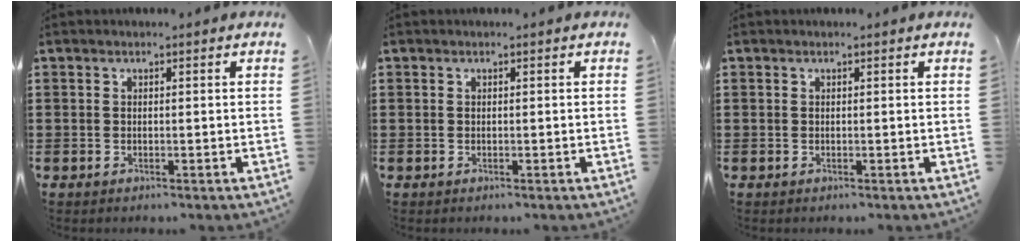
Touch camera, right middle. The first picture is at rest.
{"total": 0.0}
{"total": 0.0}